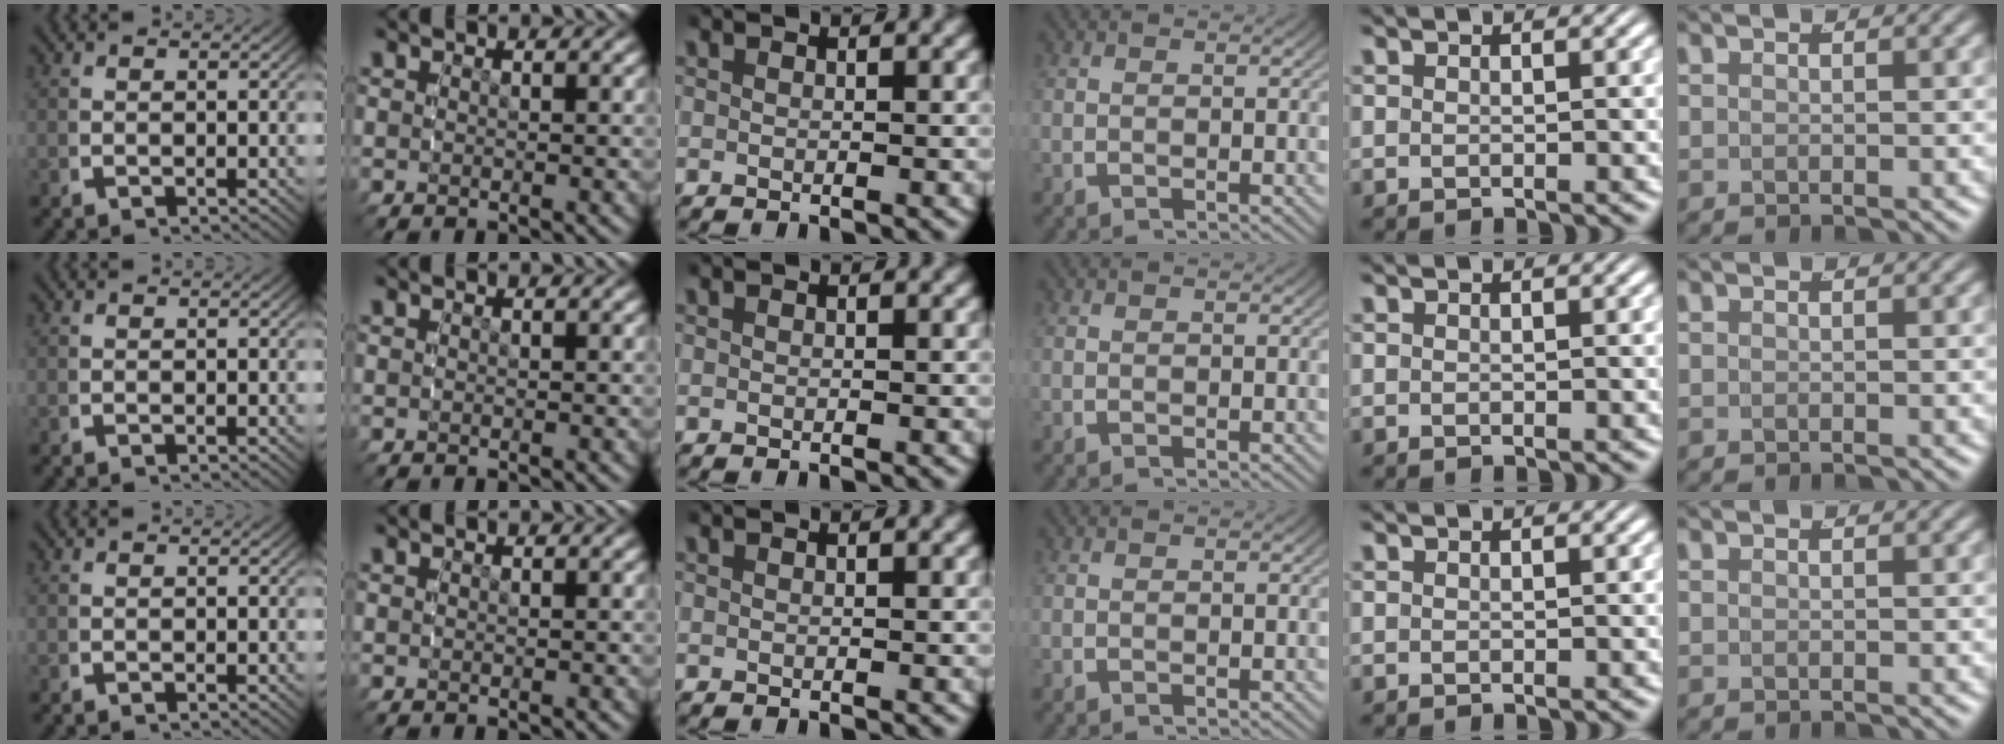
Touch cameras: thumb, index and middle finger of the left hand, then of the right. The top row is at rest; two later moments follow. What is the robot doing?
{"motion": "reach", "object": "backpack"}